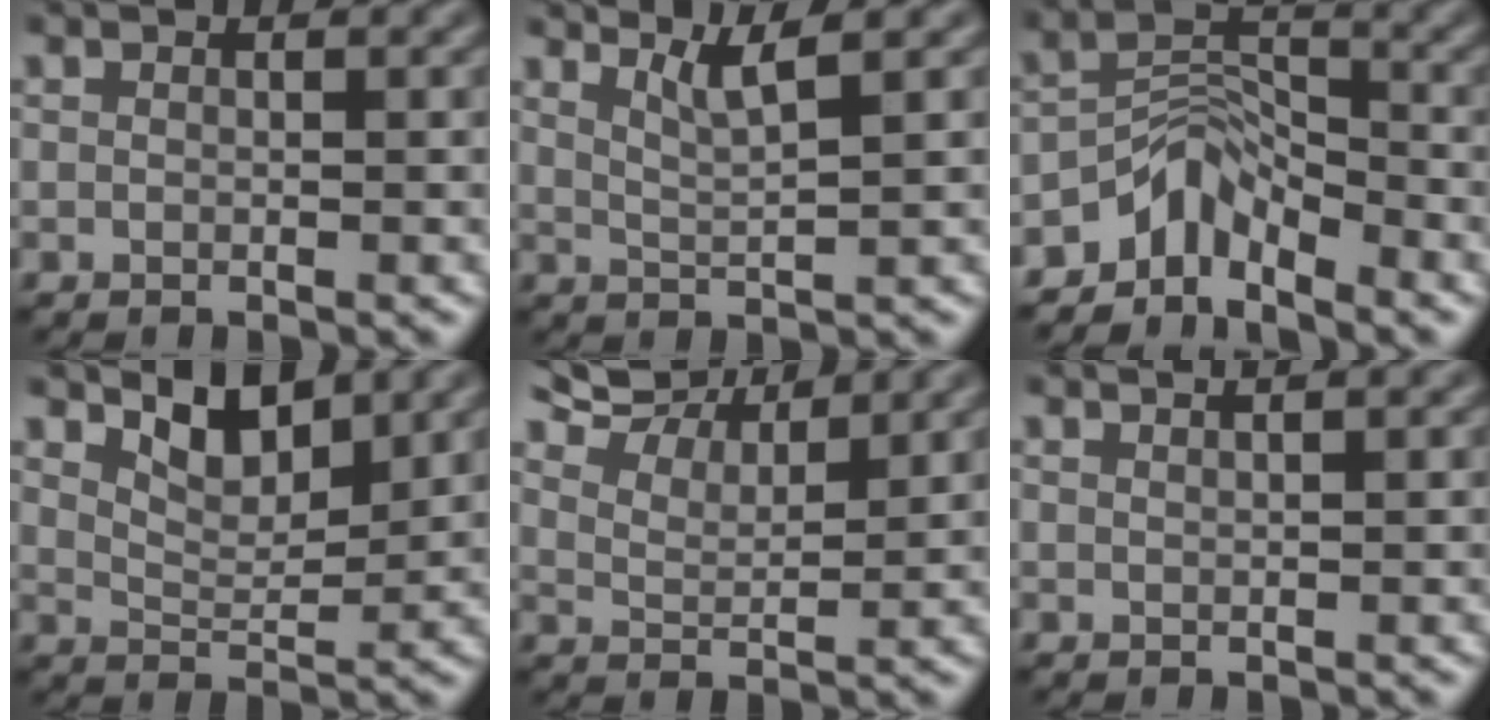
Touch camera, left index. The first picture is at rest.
{"total": 2.6, "force": [1.8, 0.4, 1.9], "torque": [-0.024, -0.001, 0.035]}
{"total": 3.6, "force": [-3.1, 1.5, 1.1], "torque": [-0.013, 0.010, -0.067]}
{"total": 3.7, "force": [2.8, 1.3, 2.0], "torque": [-0.044, -0.006, 0.047]}
{"total": 8.0, "force": [7.0, 1.9, 3.2], "torque": [-0.072, 0.019, 0.105]}
{"total": 2.9, "force": [1.9, 1.2, 1.8], "torque": [-0.002, 0.010, -0.003]}